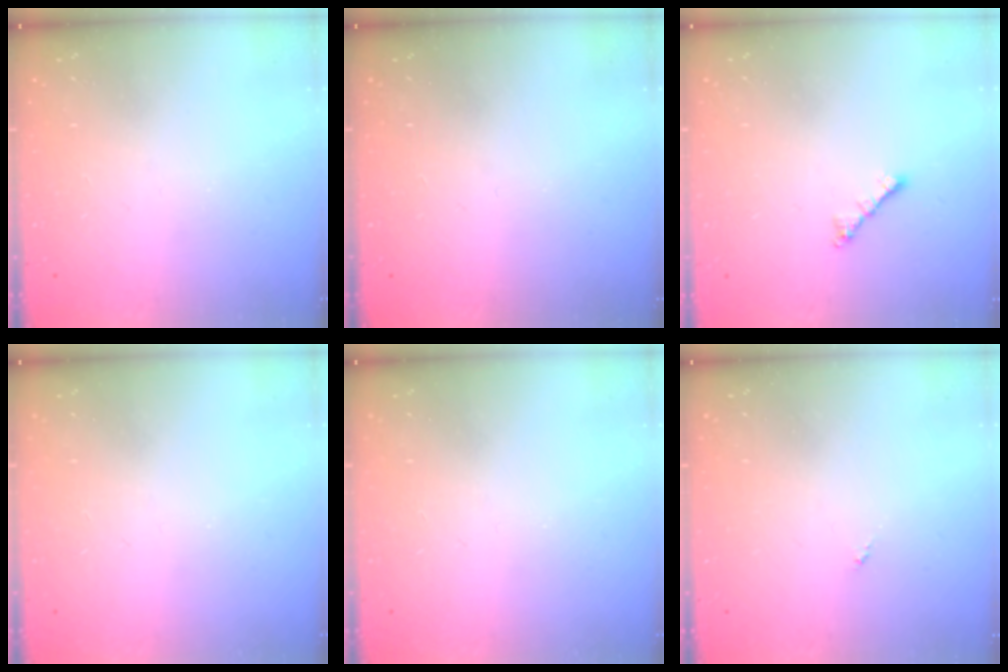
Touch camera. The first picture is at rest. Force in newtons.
{"total": 0.0}
{"total": 2.0, "press": 1.9, "slide": 0.6}
{"total": 0.0}
{"total": 0.0}
{"total": 0.0}